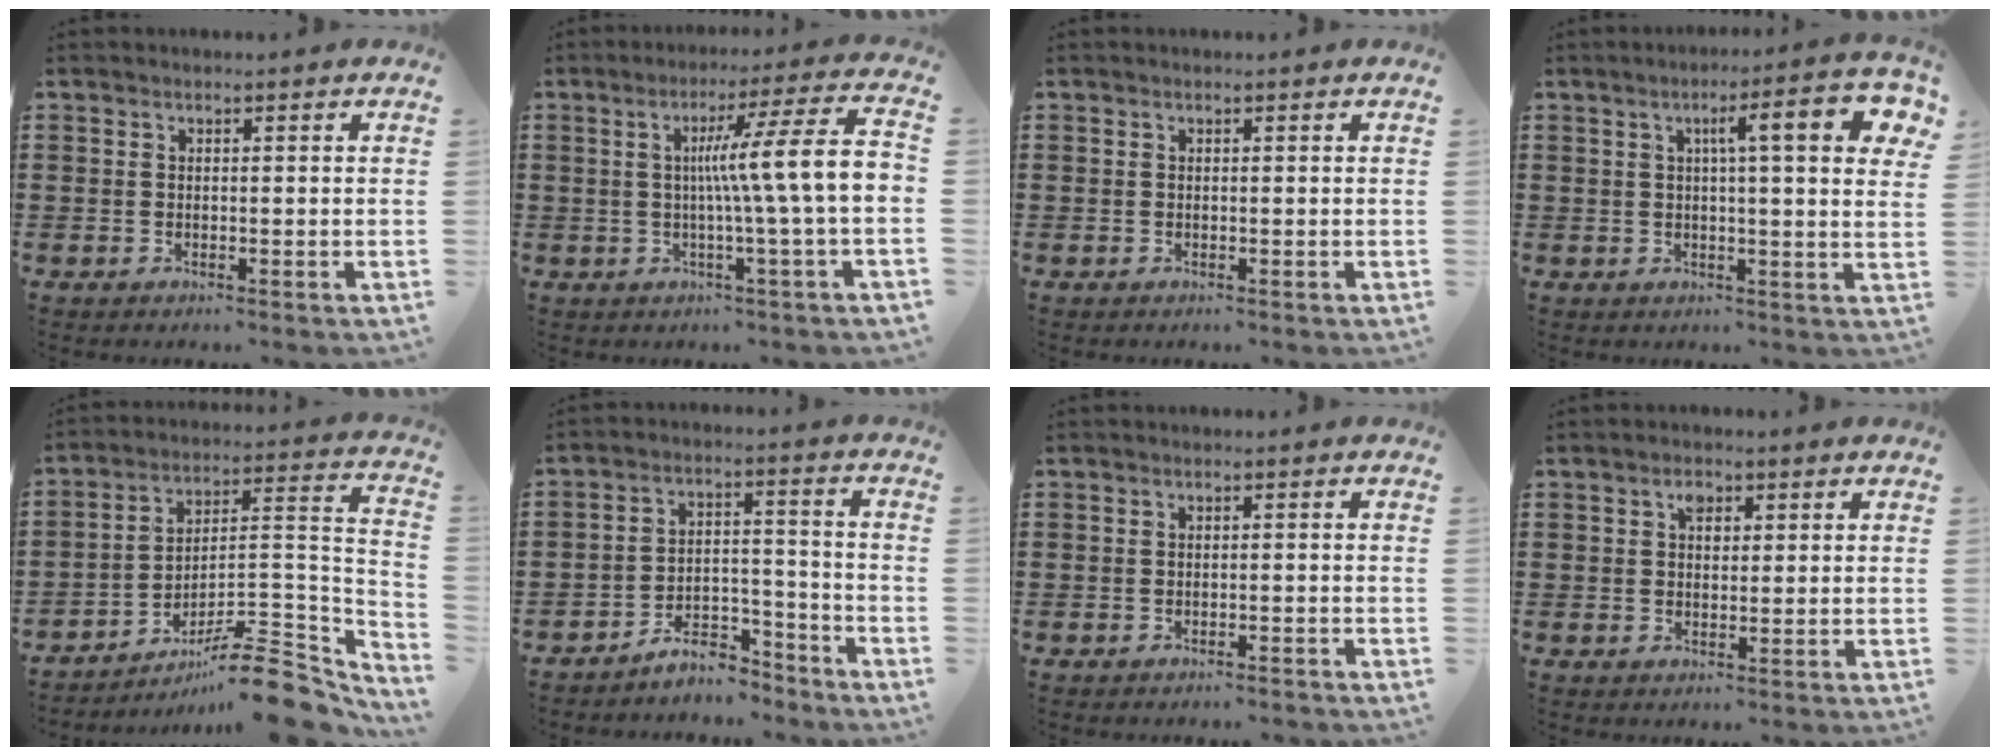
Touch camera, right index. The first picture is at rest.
{"total": 10.9, "force": [0.4, -0.2, 10.9], "torque": [-0.183, -0.011, -0.004]}
{"total": 0.0}
{"total": 9.4, "force": [3.3, 1.6, 8.6], "torque": [-0.138, -0.001, 0.046]}
{"total": 11.5, "force": [-8.9, 2.1, 7.0], "torque": [-0.096, 0.029, -0.167]}
{"total": 6.2, "force": [-5.8, 1.5, 1.7], "torque": [-0.023, 0.018, -0.110]}
{"total": 0.9, "force": [-0.9, -0.1, 0.2], "torque": [-0.005, 0.001, -0.018]}
{"total": 2.2, "force": [0.9, 1.3, 1.5], "torque": [-0.025, 0.003, 0.014]}